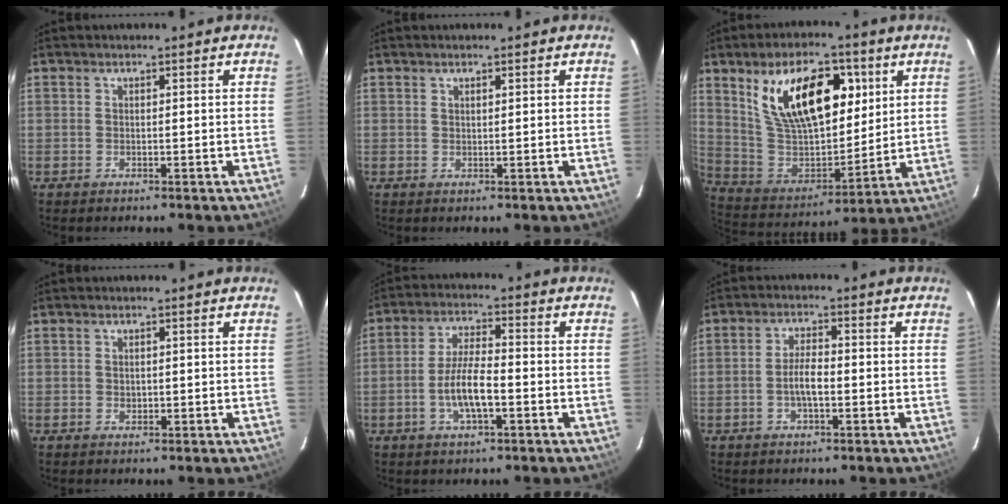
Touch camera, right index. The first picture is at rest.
{"total": 0.6, "force": [0.5, 0.1, 0.3], "torque": [-0.006, 0.001, 0.010]}
{"total": 21.6, "force": [8.9, 11.1, 16.3], "torque": [-0.288, 0.013, 0.173]}
{"total": 0.9, "force": [-0.1, 0.8, 0.5], "torque": [-0.007, 0.002, 0.000]}
{"total": 7.8, "force": [-2.6, 2.0, 7.1], "torque": [-0.142, 0.003, -0.049]}
{"total": 4.2, "force": [-1.3, 1.2, 3.8], "torque": [-0.077, 0.005, -0.023]}